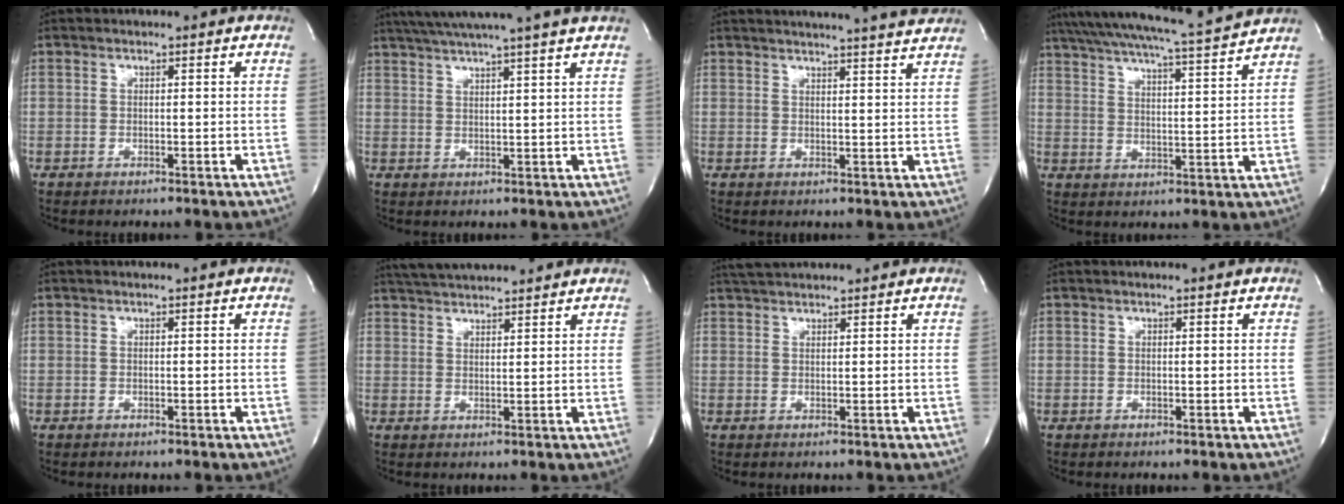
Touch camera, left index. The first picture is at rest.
{"total": 13.2, "force": [11.3, -1.7, 6.6], "torque": [-0.115, 0.008, 0.155]}
{"total": 14.1, "force": [13.2, -0.6, 4.9], "torque": [-0.080, -0.016, 0.160]}
{"total": 18.2, "force": [16.6, -1.4, 7.1], "torque": [-0.133, -0.027, 0.238]}
{"total": 0.6, "force": [0.5, 0.0, 0.2], "torque": [0.000, 0.005, 0.006]}
{"total": 9.9, "force": [9.2, 0.8, 3.5], "torque": [-0.068, 0.033, 0.141]}
{"total": 5.1, "force": [4.8, 0.4, 1.7], "torque": [-0.032, 0.036, 0.083]}
{"total": 1.6, "force": [1.5, -0.1, 0.5], "torque": [-0.011, 0.010, 0.017]}